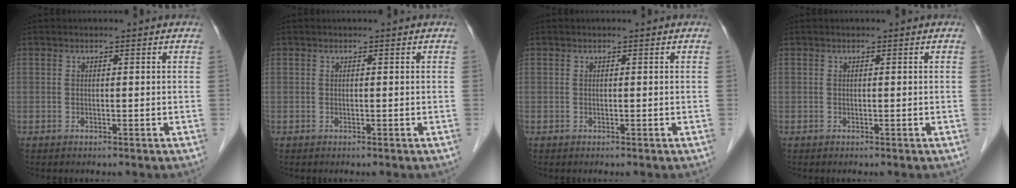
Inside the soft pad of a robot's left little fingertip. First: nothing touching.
{"total": 0.0}
{"total": 0.0}
{"total": 0.0}